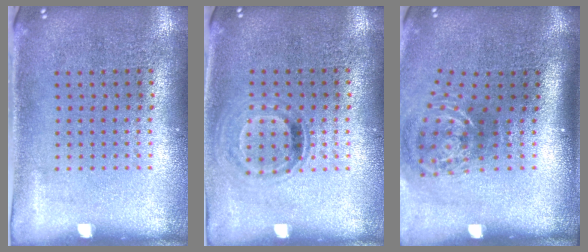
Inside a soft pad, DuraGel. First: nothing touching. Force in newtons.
{"total": 0.9, "press": 0.8, "slide": 0.5}
{"total": 2.0, "press": 1.2, "slide": 1.6}